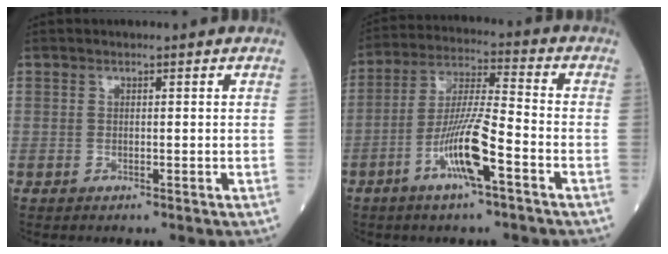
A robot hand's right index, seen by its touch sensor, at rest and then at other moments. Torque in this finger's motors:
{"motor_torque": [1.59, -0.49, 0.78, 0.21]}